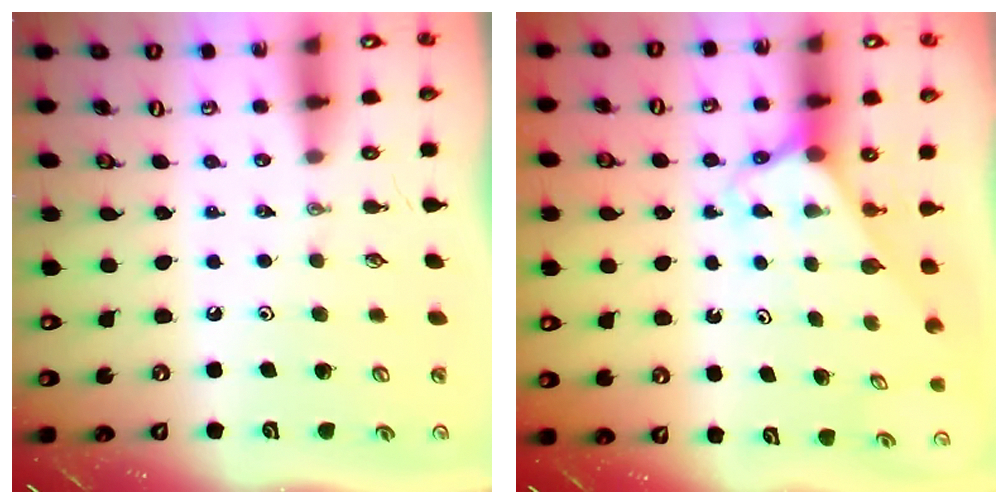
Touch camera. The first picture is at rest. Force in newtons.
{"total": 2.7, "press": 2.7, "slide": 0.1}